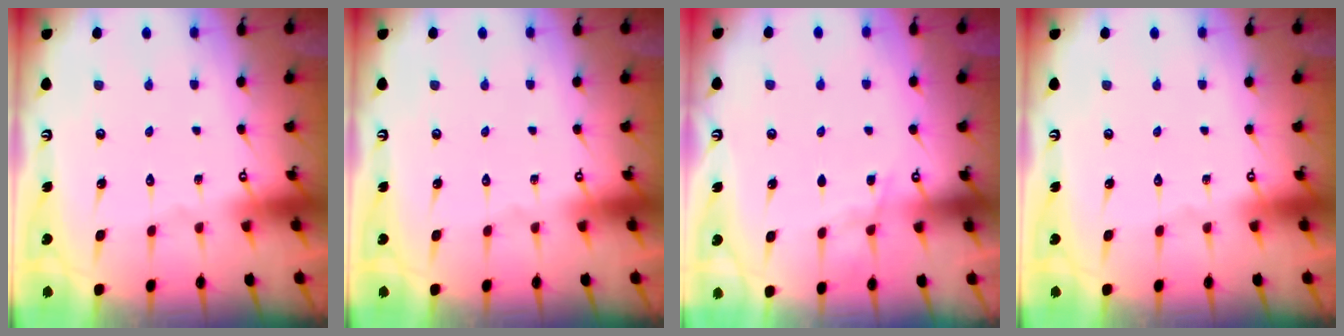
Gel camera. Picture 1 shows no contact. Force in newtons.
{"total": 0.0}
{"total": 5.6, "press": 5.6, "slide": 0.6}
{"total": 0.0}